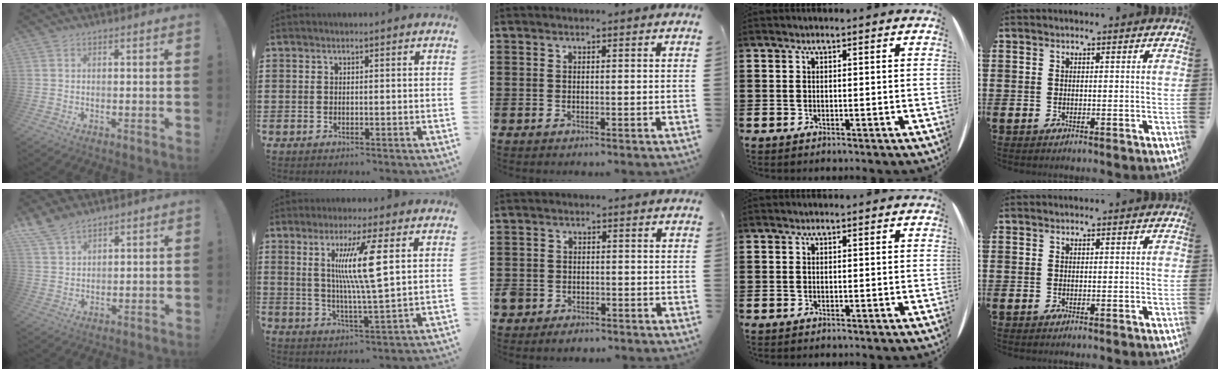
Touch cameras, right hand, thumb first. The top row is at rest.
{"thumb": {"total": 7.3, "force": [5.9, 3.4, 2.7], "torque": [-0.057, -0.030, 0.117]}, "index": {"total": 10.2, "force": [3.1, 0.7, 9.7], "torque": [-0.197, 0.001, 0.044]}, "middle": {"total": 2.1, "force": [-1.7, 1.2, 0.3], "torque": [-0.018, 0.000, -0.039]}}